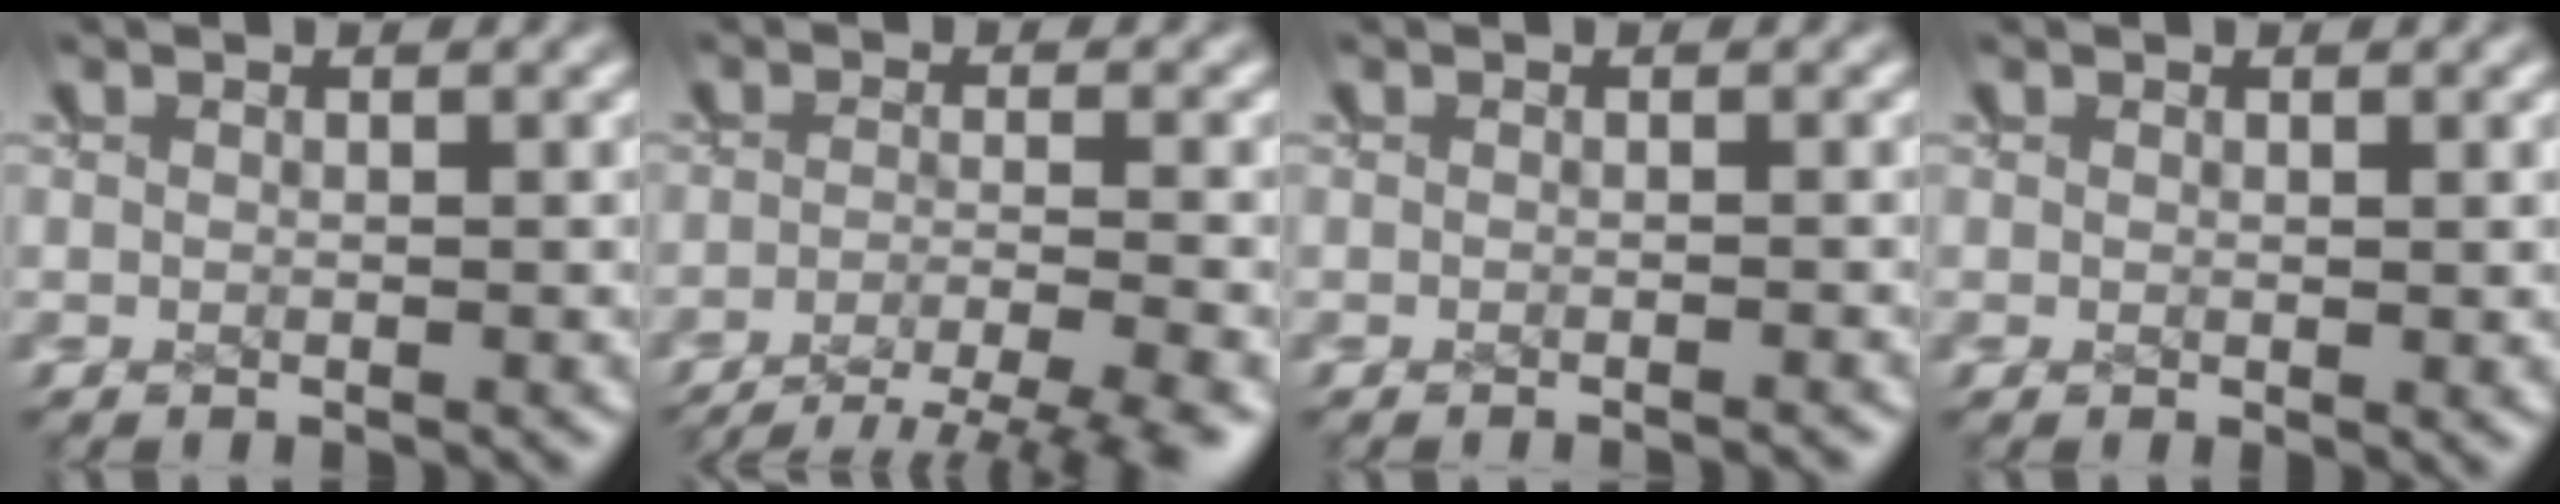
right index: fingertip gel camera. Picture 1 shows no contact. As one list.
[{"total": 7.0, "force": [-4.6, 3.9, 3.6], "torque": [-0.038, -0.016, -0.072]}, {"total": 1.0, "force": [-1.0, 0.3, 0.1], "torque": [0.008, 0.004, -0.018]}, {"total": 0.0}]